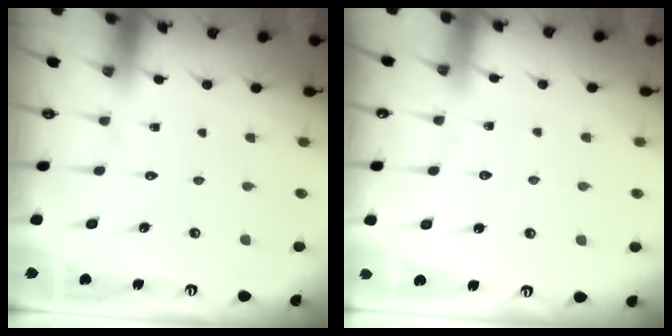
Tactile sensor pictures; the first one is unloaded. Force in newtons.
{"total": 3.0, "press": 2.9, "slide": 0.4}